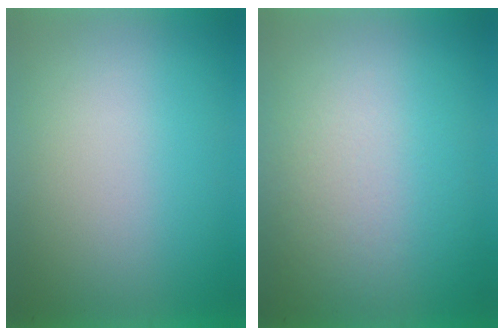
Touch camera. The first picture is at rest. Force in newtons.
{"total": 2.6}